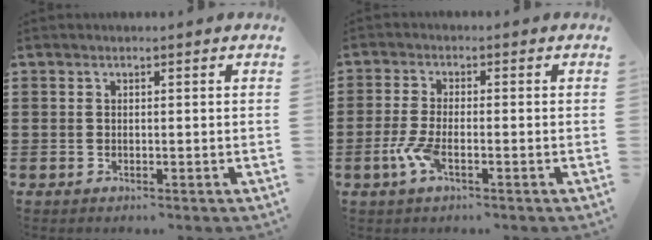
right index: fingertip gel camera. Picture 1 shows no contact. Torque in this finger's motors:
{"motor_torque": [1.88, 0.26, 0.59, 0.16]}